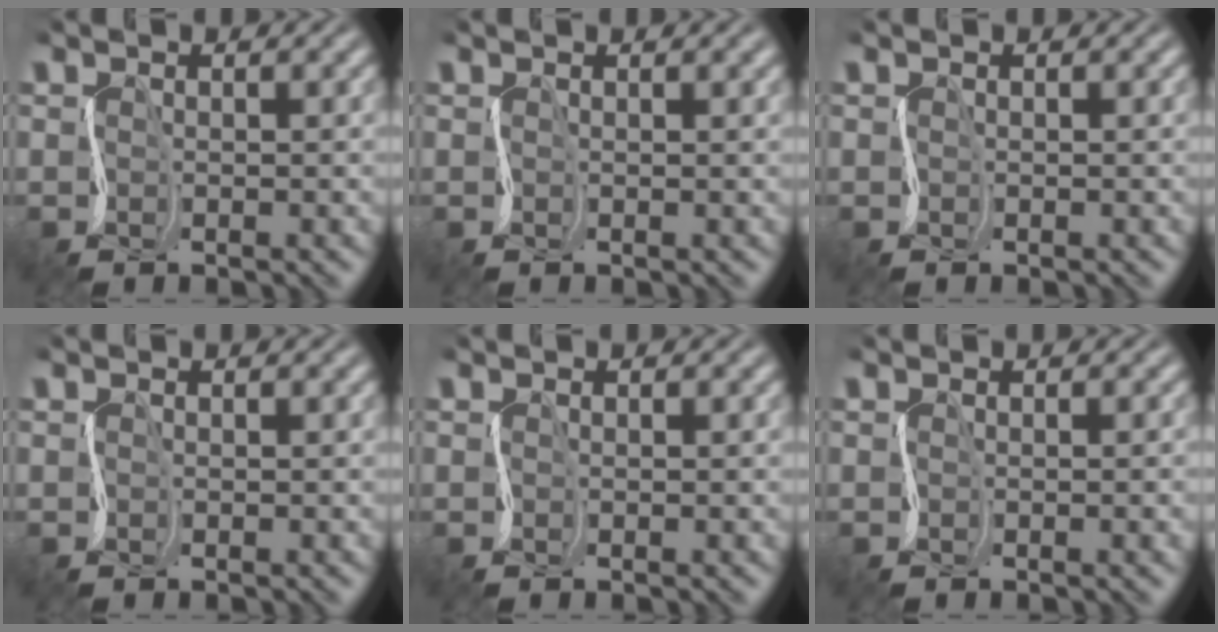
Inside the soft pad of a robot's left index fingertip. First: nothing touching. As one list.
[{"total": 0.9, "force": [0.8, 0.1, 0.3], "torque": [-0.005, -0.002, 0.002]}, {"total": 0.0}, {"total": 0.0}, {"total": 0.0}, {"total": 2.1, "force": [-0.3, 0.9, 1.9], "torque": [-0.008, 0.002, -0.010]}]